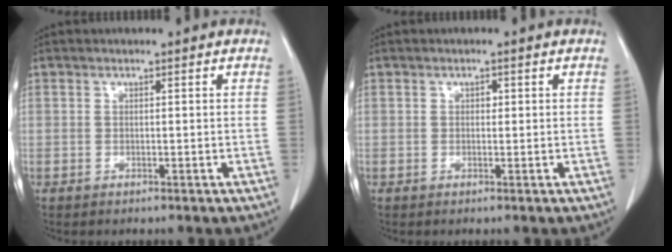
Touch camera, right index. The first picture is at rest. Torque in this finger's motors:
{"motor_torque": [0.08, -0.01, 0.03, 0.01]}